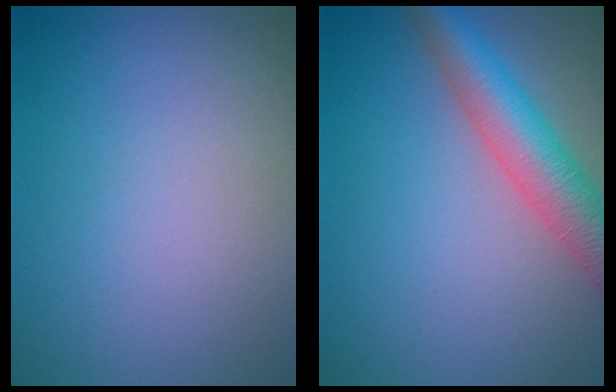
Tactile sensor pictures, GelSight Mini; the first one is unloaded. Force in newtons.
{"total": 5.7, "press": 5.7, "slide": 0.2}